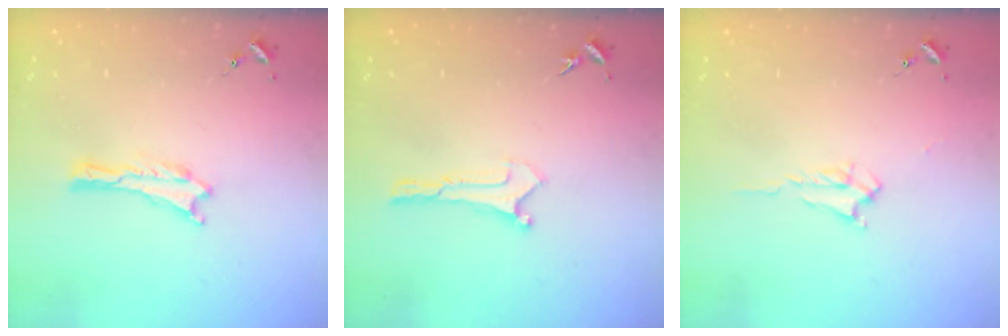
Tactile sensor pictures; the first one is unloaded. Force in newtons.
{"total": 0.0}
{"total": 1.7, "press": 1.7, "slide": 0.3}